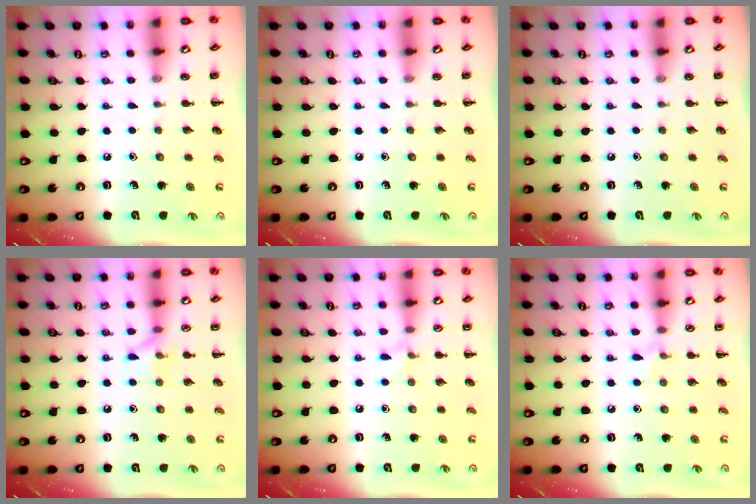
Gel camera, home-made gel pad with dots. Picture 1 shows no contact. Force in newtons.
{"total": 0.0}
{"total": 0.0}
{"total": 5.8, "press": 5.6, "slide": 1.6}
{"total": 4.8, "press": 4.5, "slide": 1.8}
{"total": 4.9, "press": 4.6, "slide": 1.7}